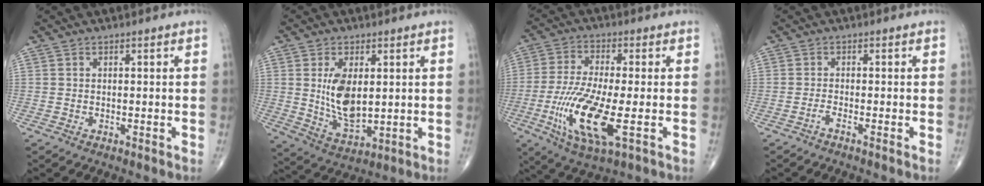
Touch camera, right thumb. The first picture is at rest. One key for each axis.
{"total": 10.4, "fx": 1.6, "fy": 5.6, "fz": 8.6, "tx": -0.145, "ty": -0.020, "tz": 0.043}
{"total": 14.5, "fx": -3.6, "fy": 4.0, "fz": 13.5, "tx": -0.289, "ty": -0.012, "tz": -0.066}
{"total": 1.1, "fx": -0.8, "fy": -0.2, "fz": 0.7, "tx": -0.021, "ty": 0.004, "tz": -0.019}